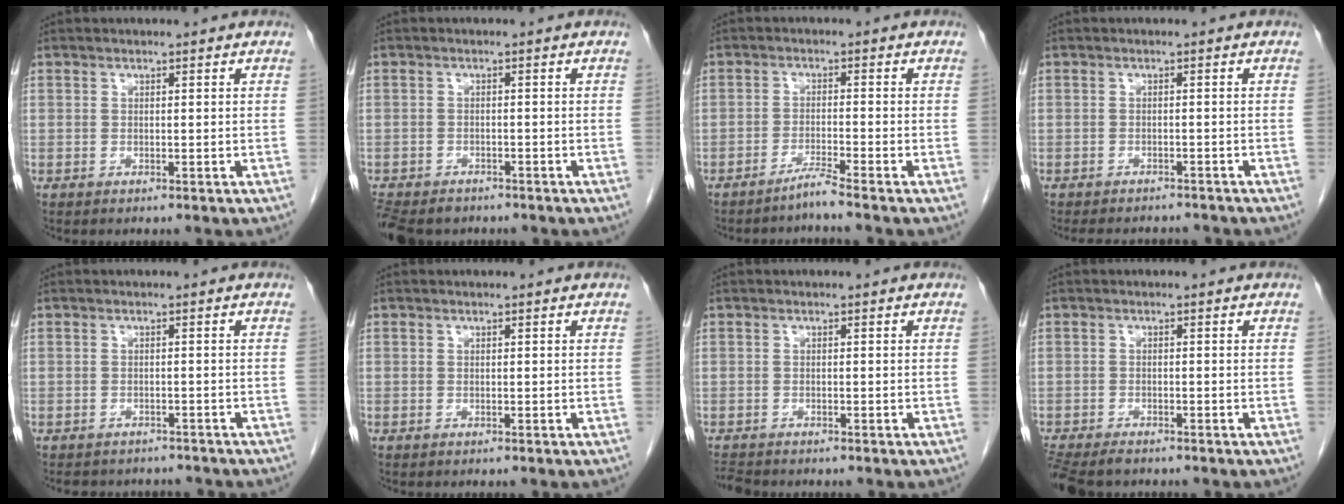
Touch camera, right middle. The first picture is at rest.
{"total": 10.5, "force": [-7.6, 5.9, 4.0], "torque": [-0.106, -0.018, -0.104]}
{"total": 2.7, "force": [-2.3, -1.0, 0.9], "torque": [-0.016, -0.007, -0.046]}
{"total": 7.5, "force": [-7.0, 2.0, 2.0], "torque": [-0.030, -0.003, -0.086]}
{"total": 7.0, "force": [-6.4, 2.6, 1.3], "torque": [-0.021, 0.003, -0.073]}
{"total": 0.0}
{"total": 2.0, "force": [-2.0, 0.3, 0.3], "torque": [-0.010, -0.010, -0.035]}
{"total": 7.5, "force": [-6.3, 2.4, 3.3], "torque": [-0.057, -0.011, -0.102]}